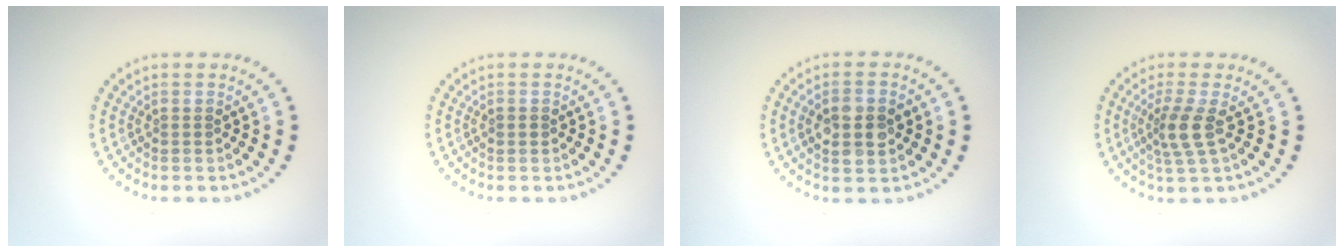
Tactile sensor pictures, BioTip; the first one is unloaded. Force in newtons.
{"total": 0.7, "press": 0.7, "slide": 0.0}
{"total": 4.0, "press": 4.0, "slide": 0.1}
{"total": 2.8, "press": 2.1, "slide": 1.8}